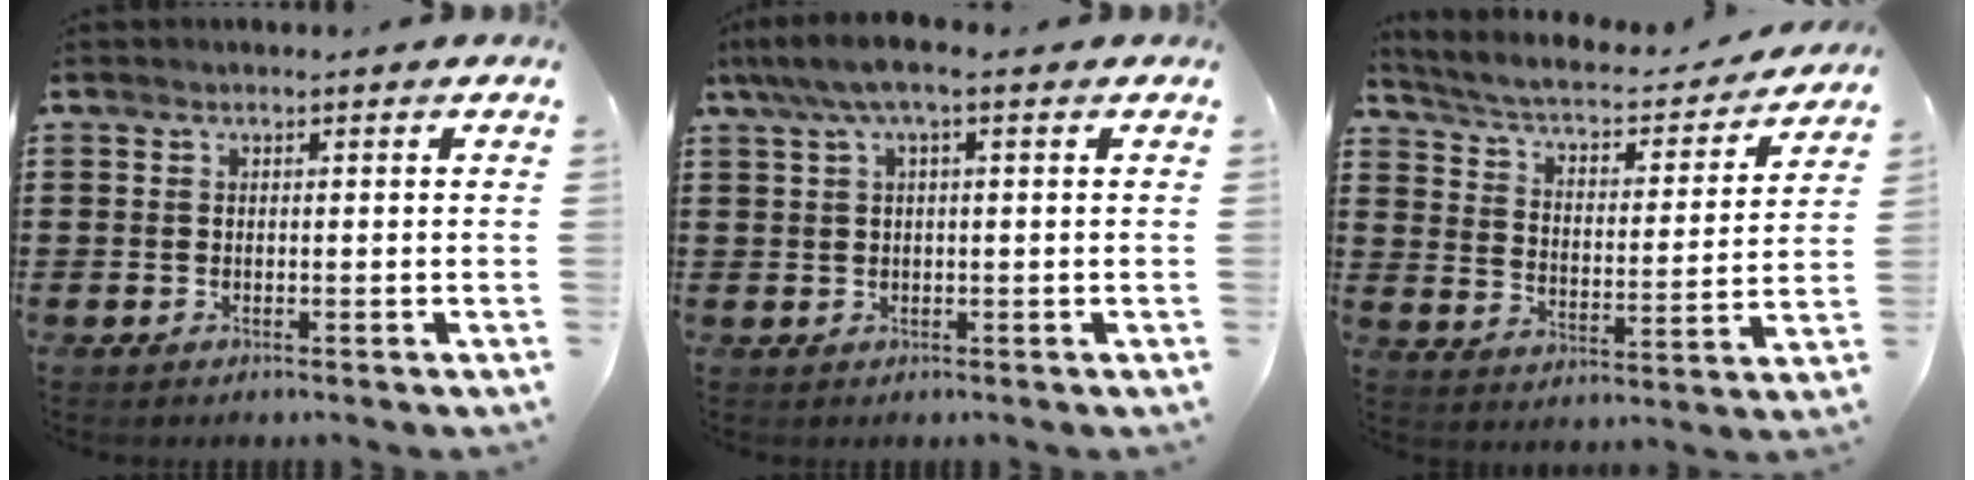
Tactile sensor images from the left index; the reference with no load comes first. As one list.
[{"total": 3.5, "force": [1.0, 0.7, 3.2], "torque": [-0.068, 0.002, 0.013]}, {"total": 4.4, "force": [3.9, 0.6, 1.9], "torque": [-0.059, -0.030, 0.058]}]